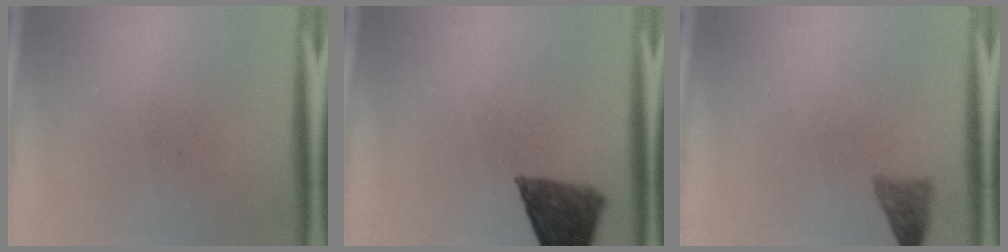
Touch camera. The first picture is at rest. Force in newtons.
{"total": 9.4}
{"total": 2.4}